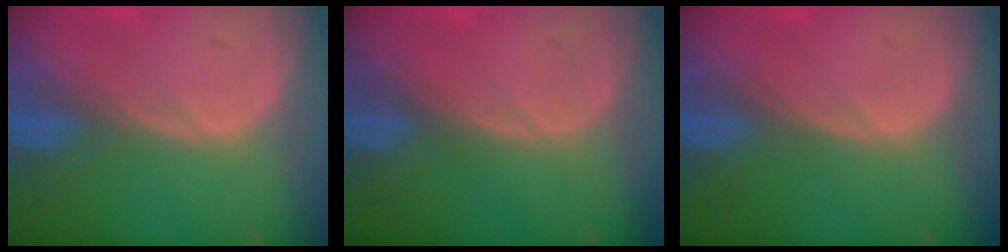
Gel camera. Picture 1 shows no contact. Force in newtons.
{"total": 0.0}
{"total": 0.0}